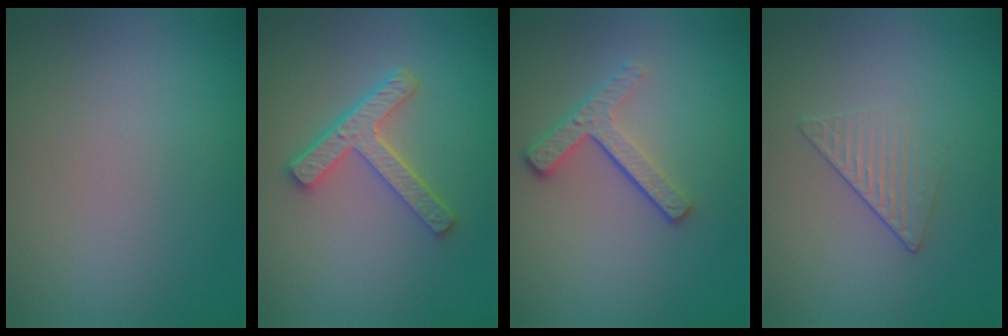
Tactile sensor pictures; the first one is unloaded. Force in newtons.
{"total": 4.3, "press": 3.3, "slide": 2.7}
{"total": 3.5, "press": 2.5, "slide": 2.5}
{"total": 1.6, "press": 1.0, "slide": 1.2}